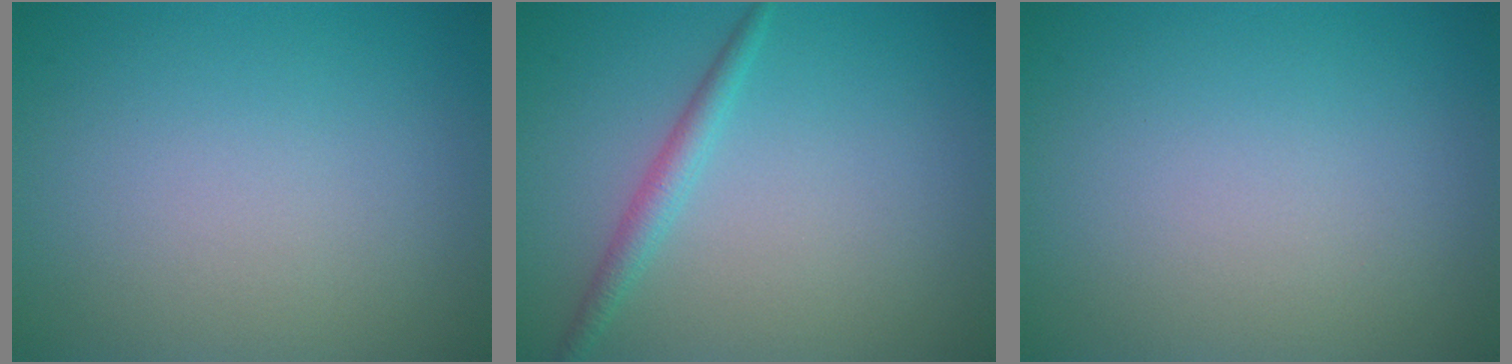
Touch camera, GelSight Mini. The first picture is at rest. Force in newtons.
{"total": 1.8, "press": 1.8, "slide": 0.0}
{"total": 0.0}